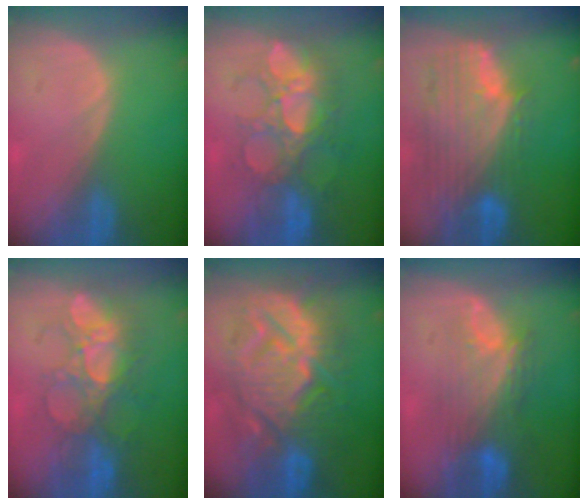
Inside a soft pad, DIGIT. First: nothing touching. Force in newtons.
{"total": 9.1, "press": 8.9, "slide": 1.8}
{"total": 11.8, "press": 10.0, "slide": 6.2}
{"total": 8.6, "press": 8.3, "slide": 2.4}
{"total": 14.0, "press": 13.9, "slide": 1.4}
{"total": 9.0, "press": 8.0, "slide": 4.1}